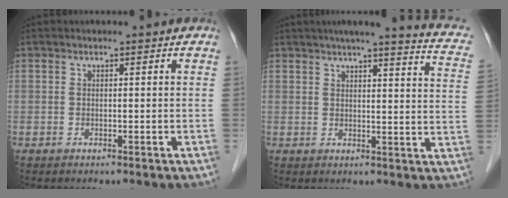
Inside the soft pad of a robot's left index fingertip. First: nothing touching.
{"total": 15.4, "force": [12.1, 1.2, 9.5], "torque": [-0.125, -0.008, 0.126]}